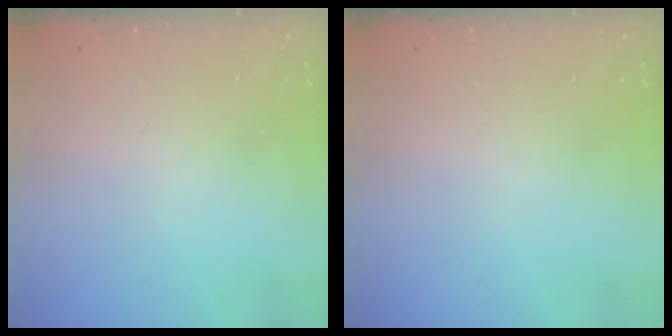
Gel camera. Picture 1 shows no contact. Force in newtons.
{"total": 0.0}